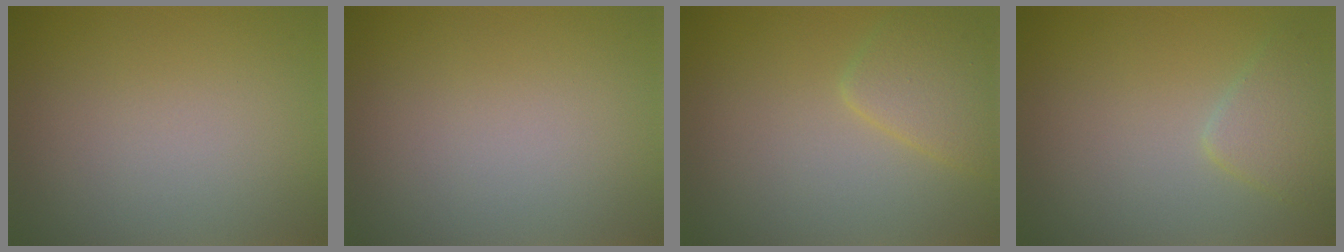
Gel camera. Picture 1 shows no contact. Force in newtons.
{"total": 0.0}
{"total": 2.8, "press": 2.8, "slide": 0.1}
{"total": 2.3, "press": 2.3, "slide": 0.1}